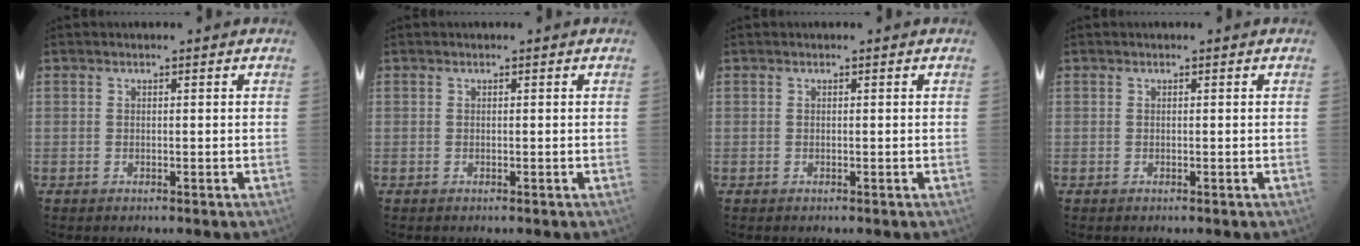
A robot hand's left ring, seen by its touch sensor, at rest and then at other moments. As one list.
[{"total": 0.0}, {"total": 0.0}, {"total": 0.0}]